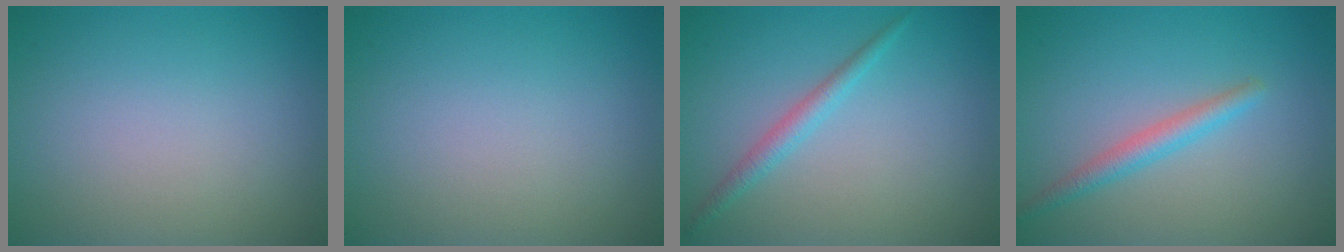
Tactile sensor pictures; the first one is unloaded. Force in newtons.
{"total": 0.0}
{"total": 1.7, "press": 1.7, "slide": 0.1}
{"total": 2.2, "press": 2.2, "slide": 0.0}